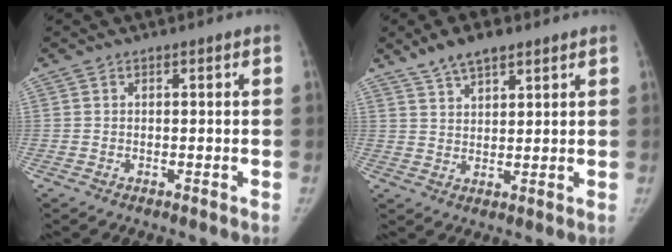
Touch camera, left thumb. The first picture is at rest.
{"total": 6.8, "force": [4.9, 2.8, 3.9], "torque": [-0.054, -0.015, 0.089]}